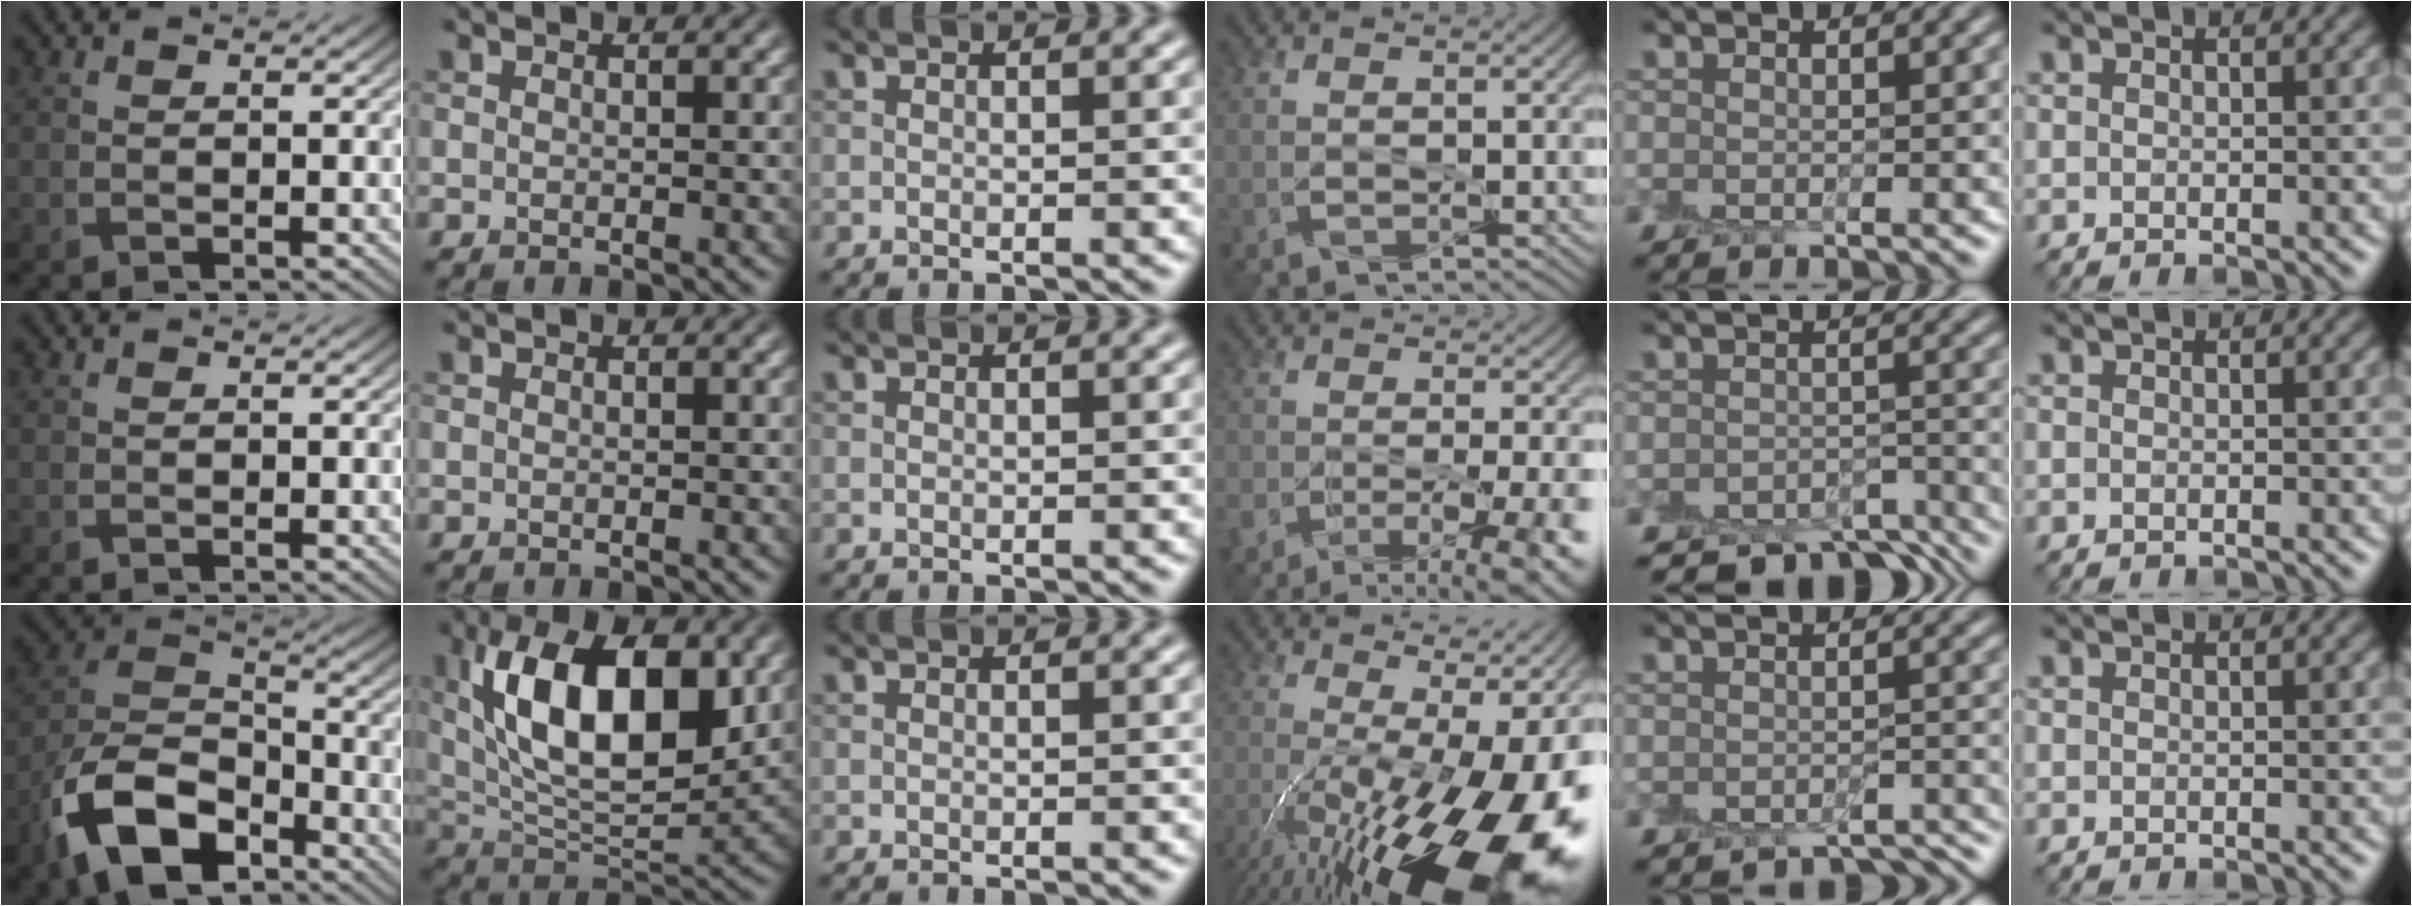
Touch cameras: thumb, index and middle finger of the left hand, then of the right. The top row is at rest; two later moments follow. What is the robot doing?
{"motion": "peel", "object": "envelope seal"}